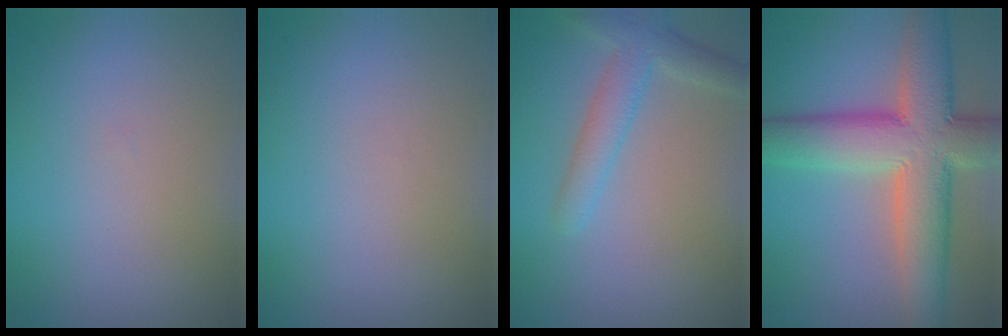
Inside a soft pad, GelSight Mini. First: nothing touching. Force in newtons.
{"total": 0.0}
{"total": 3.2, "press": 3.2, "slide": 0.2}
{"total": 10.2, "press": 10.2, "slide": 0.9}